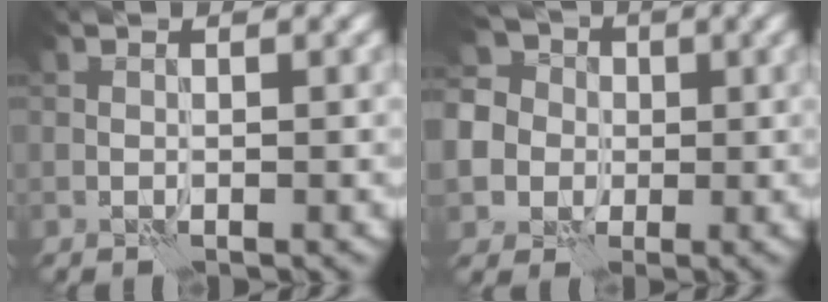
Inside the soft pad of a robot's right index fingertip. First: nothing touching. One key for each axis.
{"total": 7.9, "fx": -0.4, "fy": 7.3, "fz": 3.1, "tx": -0.082, "ty": 0.014, "tz": -0.042}